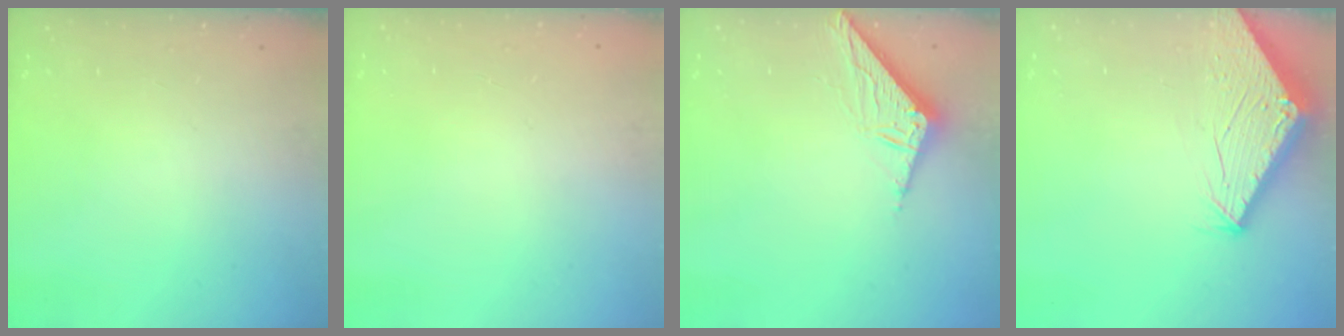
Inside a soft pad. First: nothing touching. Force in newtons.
{"total": 0.0}
{"total": 8.3, "press": 8.3, "slide": 0.5}
{"total": 2.7, "press": 2.7, "slide": 0.1}